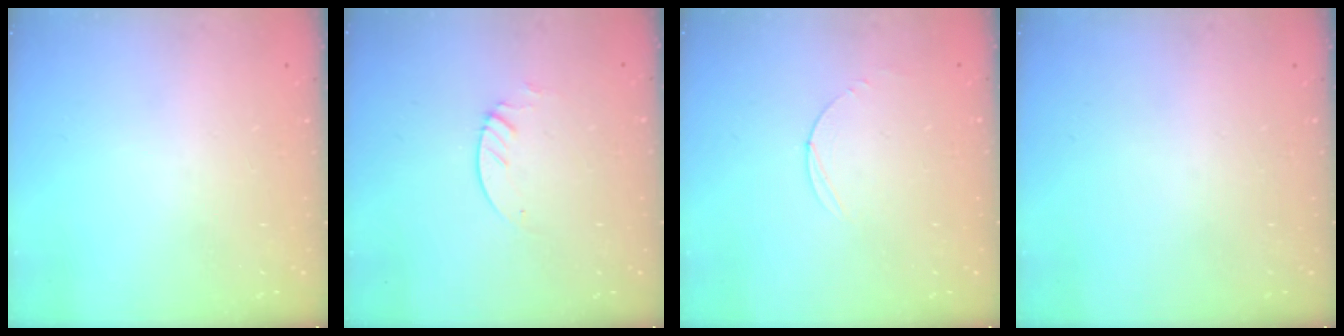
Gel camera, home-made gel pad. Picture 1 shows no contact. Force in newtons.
{"total": 2.3, "press": 2.3, "slide": 0.2}
{"total": 3.0, "press": 3.0, "slide": 0.3}
{"total": 0.0}